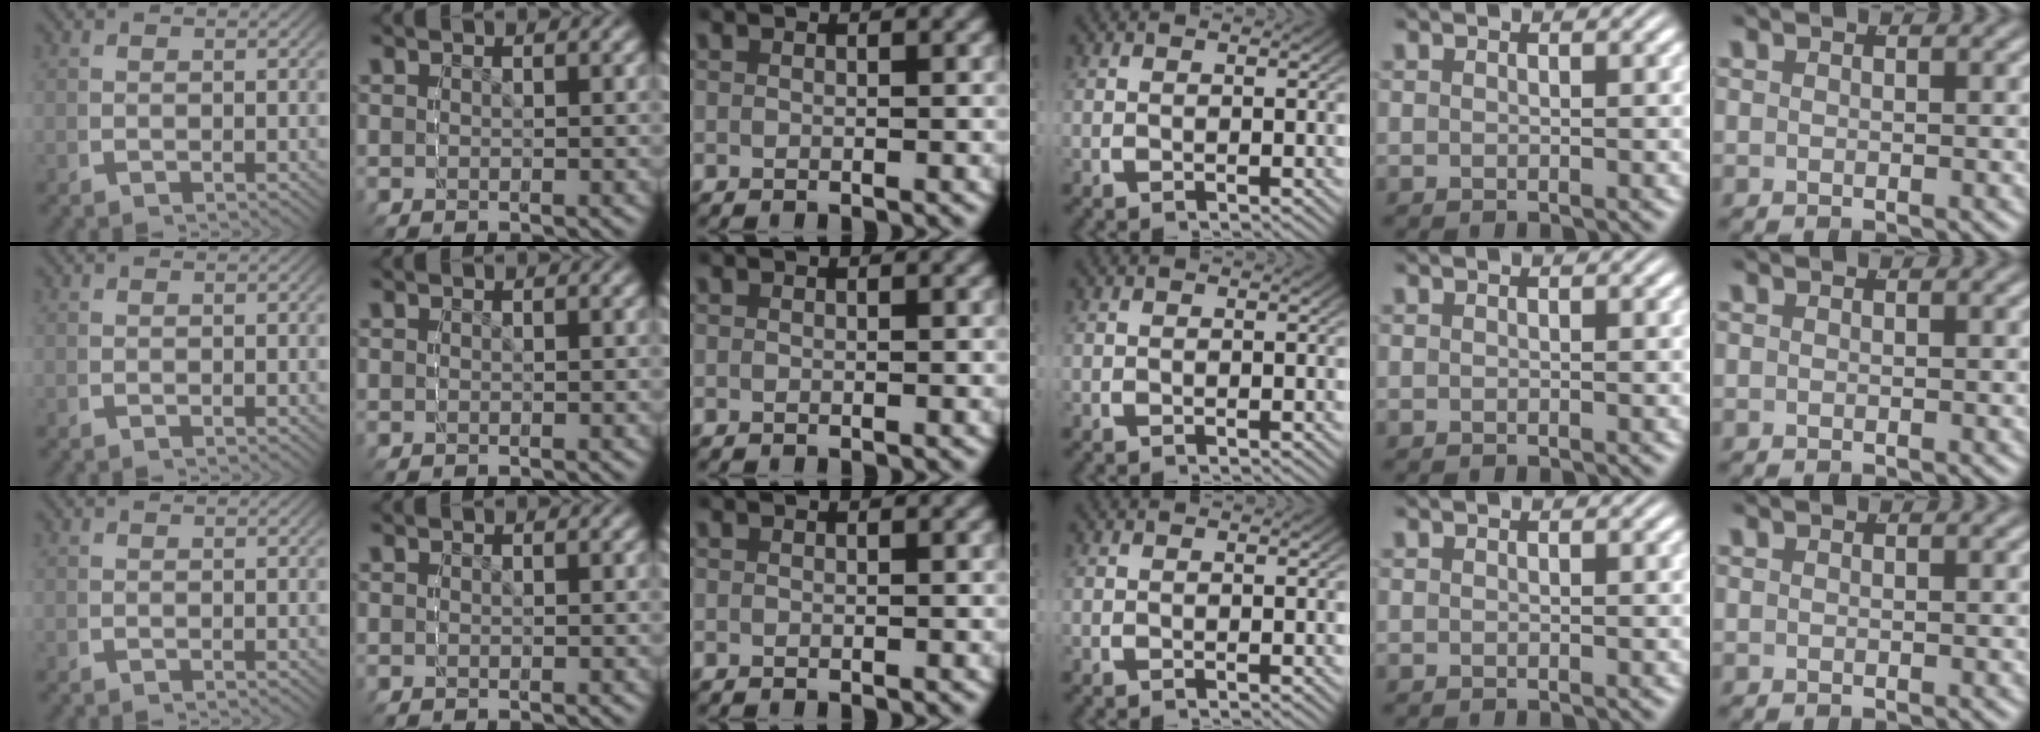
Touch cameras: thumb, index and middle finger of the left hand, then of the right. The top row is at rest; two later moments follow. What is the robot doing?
{"motion": "grasp_and_lifting", "object": "bottle"}